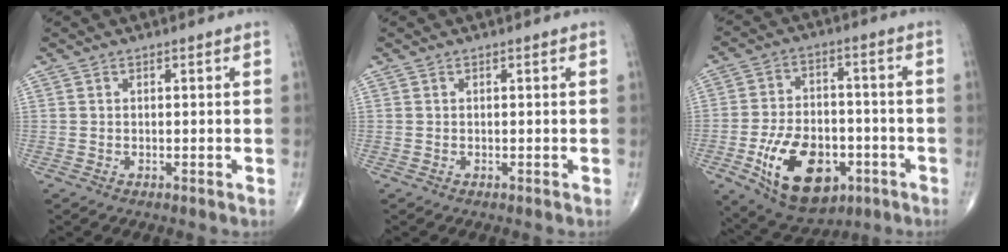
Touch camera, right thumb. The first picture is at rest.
{"total": 0.0}
{"total": 17.3, "force": [-6.4, 10.4, 12.2], "torque": [-0.175, 0.021, -0.093]}